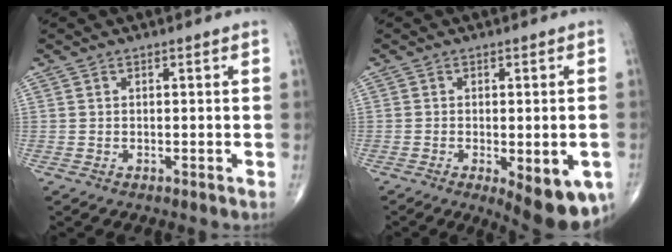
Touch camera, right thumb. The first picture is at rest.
{"total": 11.8, "force": [-4.6, 4.3, 10.0], "torque": [-0.115, -0.005, -0.053]}